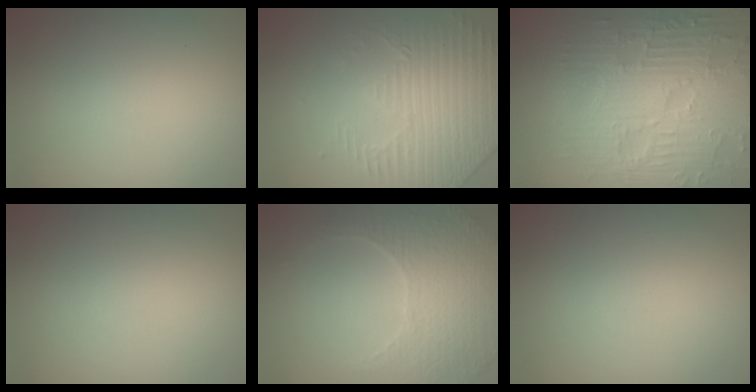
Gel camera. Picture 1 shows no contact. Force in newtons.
{"total": 4.4, "press": 3.6, "slide": 2.6}
{"total": 9.5, "press": 6.9, "slide": 6.6}
{"total": 0.0}
{"total": 5.3, "press": 3.7, "slide": 3.8}
{"total": 0.0}